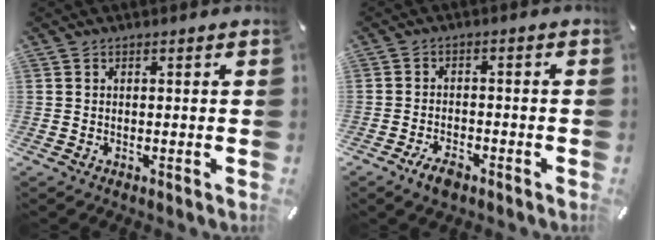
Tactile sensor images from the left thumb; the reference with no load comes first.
{"total": 4.1, "force": [-2.9, 2.0, 2.1], "torque": [-0.039, 0.016, -0.054]}